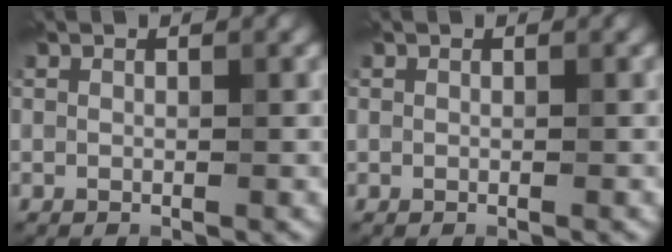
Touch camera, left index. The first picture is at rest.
{"total": 0.0}